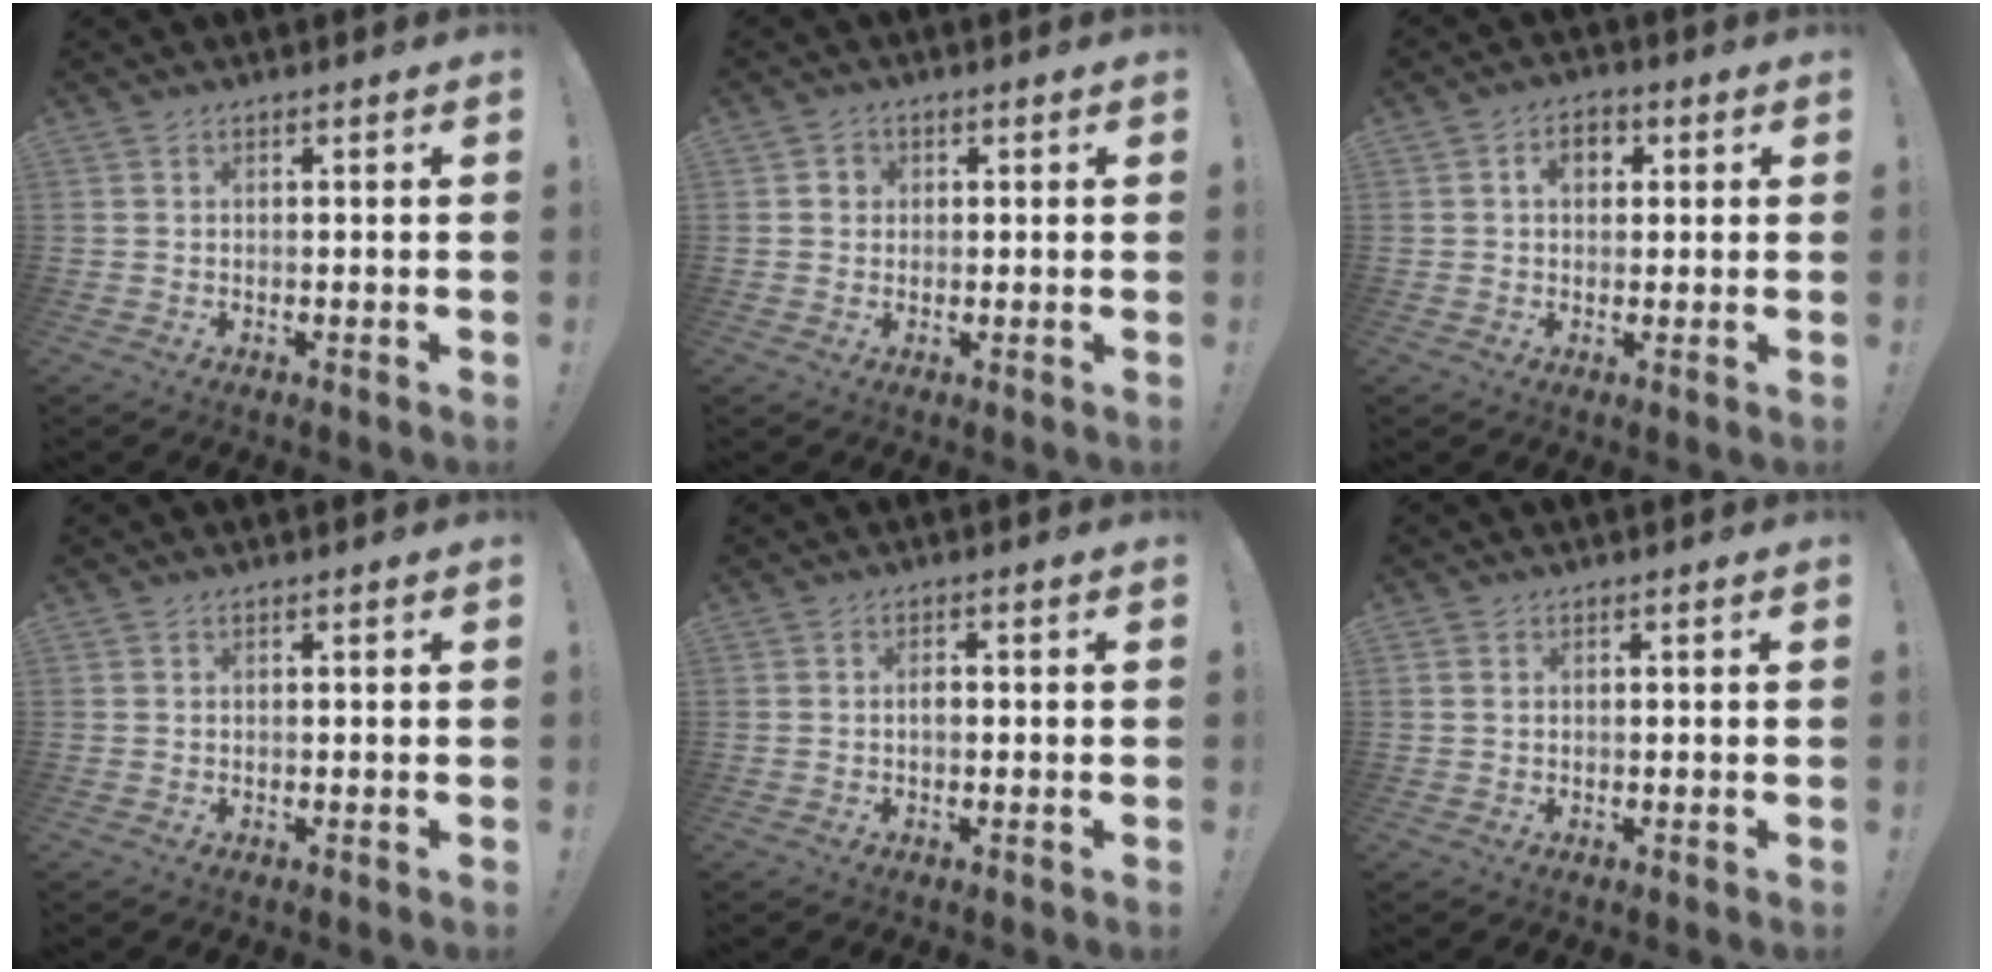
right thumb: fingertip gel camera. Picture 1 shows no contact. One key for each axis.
{"total": 2.5, "fx": 0.0, "fy": 2.4, "fz": 0.7, "tx": -0.010, "ty": 0.006, "tz": 0.000}
{"total": 5.1, "fx": 1.5, "fy": 3.7, "fz": 3.3, "tx": -0.042, "ty": 0.005, "tz": 0.022}
{"total": 0.0}
{"total": 1.6, "fx": -0.3, "fy": 1.1, "fz": 1.1, "tx": -0.013, "ty": 0.003, "tz": -0.009}
{"total": 0.8, "fx": 0.3, "fy": 0.8, "fz": 0.2, "tx": -0.001, "ty": 0.003, "tz": 0.005}